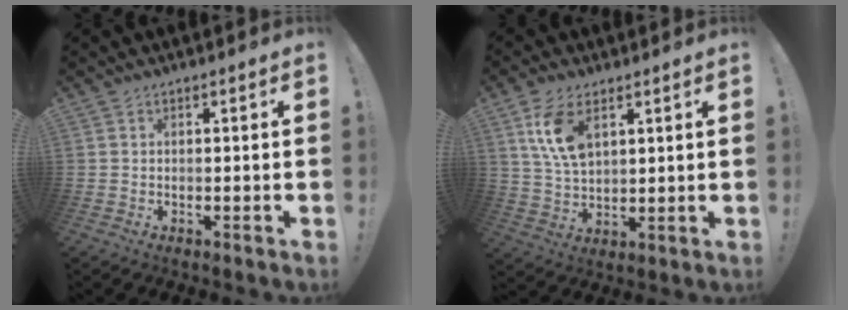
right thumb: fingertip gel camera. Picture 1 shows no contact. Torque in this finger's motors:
{"motor_torque": [0.19, 0.32, 0.29, 0.35, 0.11]}